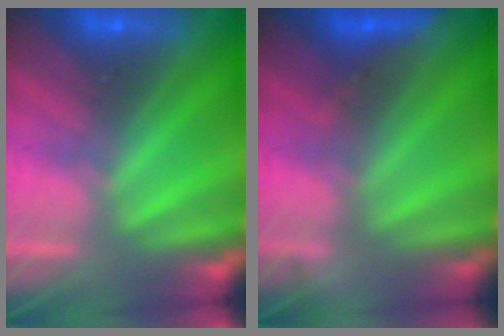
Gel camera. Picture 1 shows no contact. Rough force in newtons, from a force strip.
{"total": 2.7}